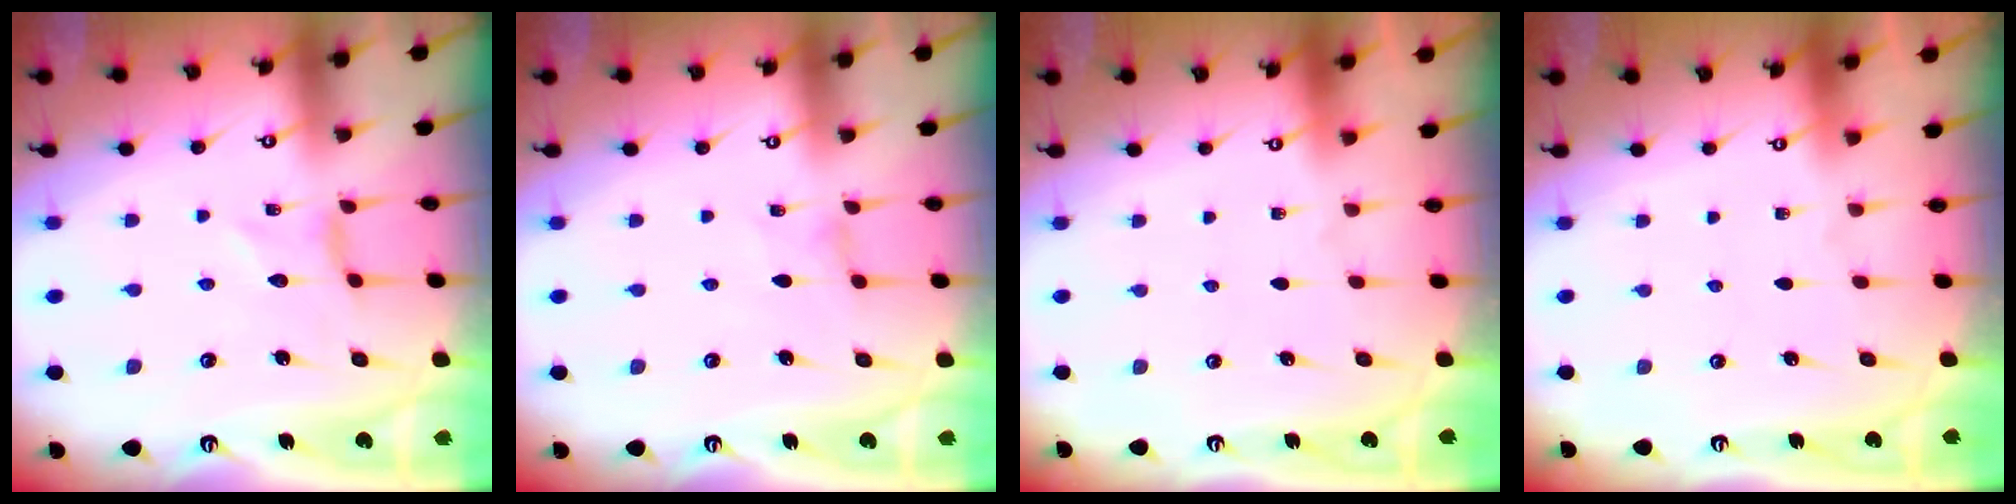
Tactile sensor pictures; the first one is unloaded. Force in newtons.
{"total": 0.0}
{"total": 0.0}
{"total": 0.0}